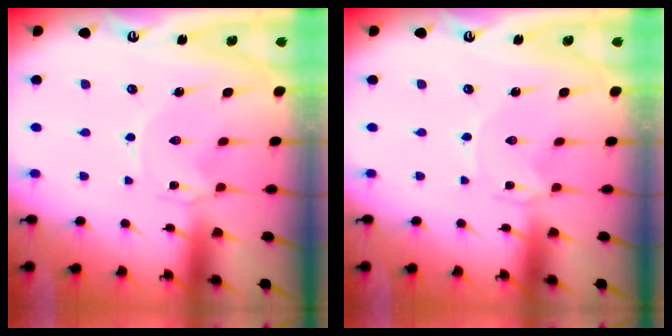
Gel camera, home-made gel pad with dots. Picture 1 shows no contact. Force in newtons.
{"total": 0.0}